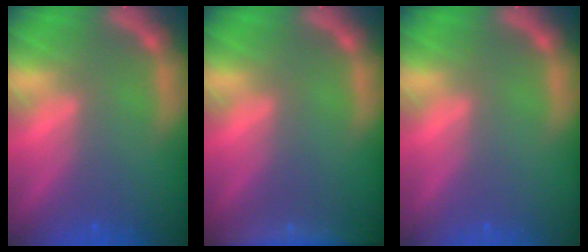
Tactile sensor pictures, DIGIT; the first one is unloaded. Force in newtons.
{"total": 6.9}
{"total": 0.0}